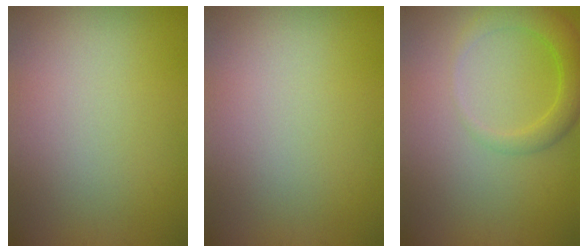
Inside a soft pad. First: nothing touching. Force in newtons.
{"total": 0.0}
{"total": 3.3, "press": 3.3, "slide": 0.2}